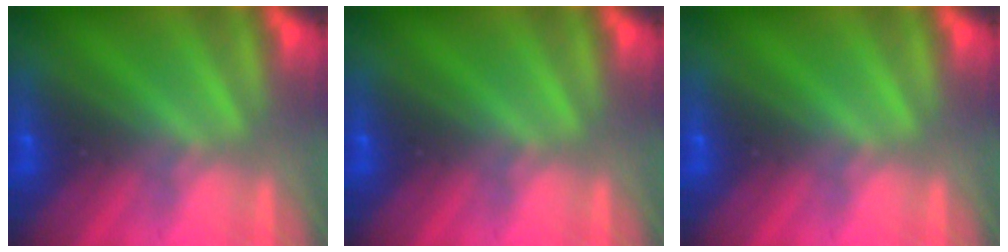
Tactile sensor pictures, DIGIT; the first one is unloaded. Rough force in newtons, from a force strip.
{"total": 0.0}
{"total": 0.0}